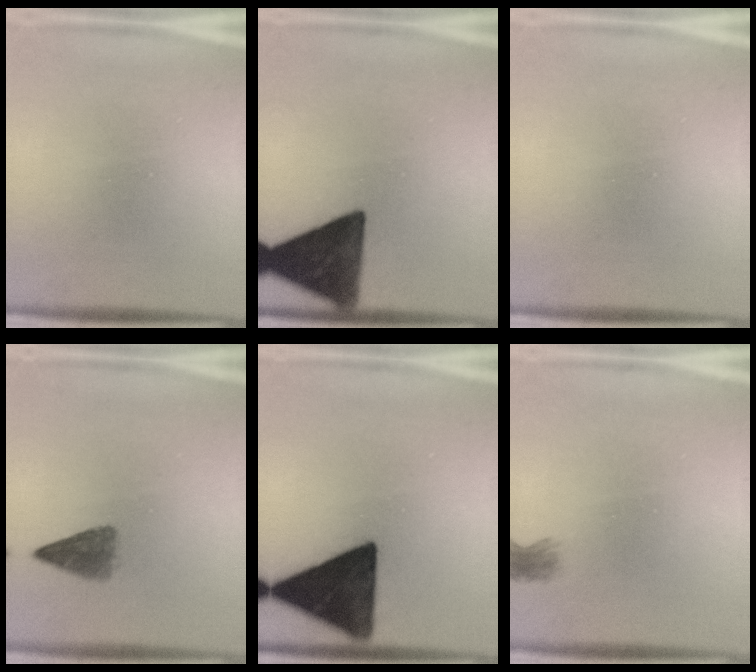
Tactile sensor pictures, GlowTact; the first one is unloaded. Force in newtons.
{"total": 15.1}
{"total": 0.0}
{"total": 2.7}
{"total": 15.8}
{"total": 1.9}